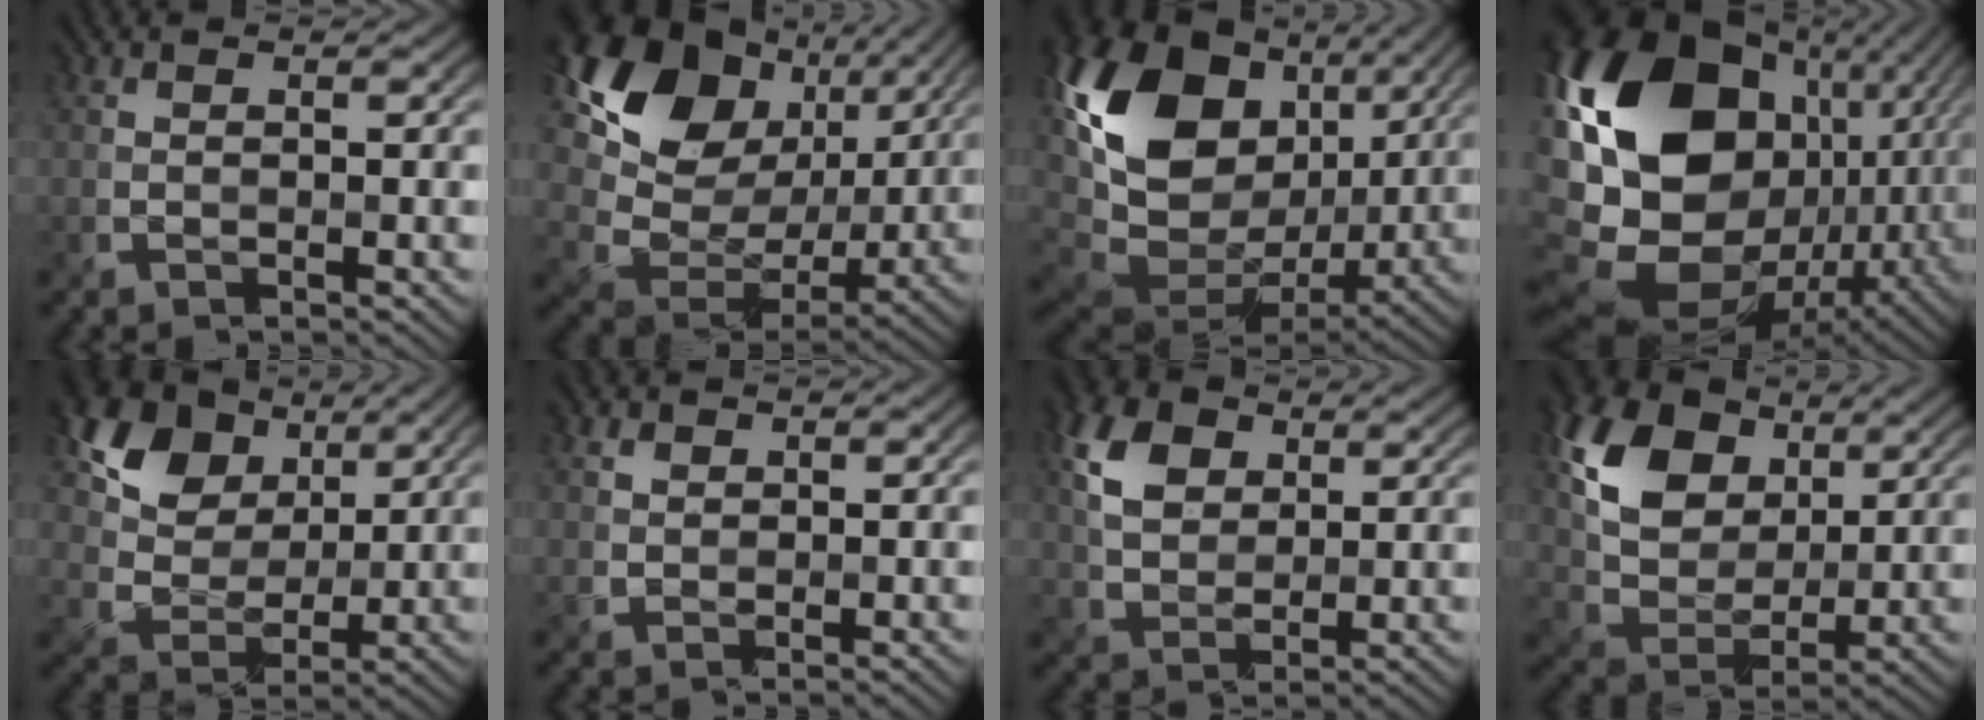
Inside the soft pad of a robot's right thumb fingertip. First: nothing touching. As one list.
[{"total": 16.3, "force": [6.2, 11.6, 9.6], "torque": [-0.211, 0.005, 0.126]}, {"total": 19.5, "force": [4.3, 13.0, 13.9], "torque": [-0.324, 0.010, 0.074]}, {"total": 22.1, "force": [1.7, 15.0, 16.1], "torque": [-0.331, -0.028, 0.048]}, {"total": 11.5, "force": [5.6, 7.9, 6.2], "torque": [-0.129, 0.005, 0.098]}, {"total": 1.8, "force": [1.0, 1.5, 0.5], "torque": [-0.015, -0.004, 0.019]}, {"total": 7.7, "force": [3.4, 5.1, 4.5], "torque": [-0.118, 0.007, 0.062]}, {"total": 13.3, "force": [6.0, 8.8, 8.0], "torque": [-0.181, 0.011, 0.105]}]